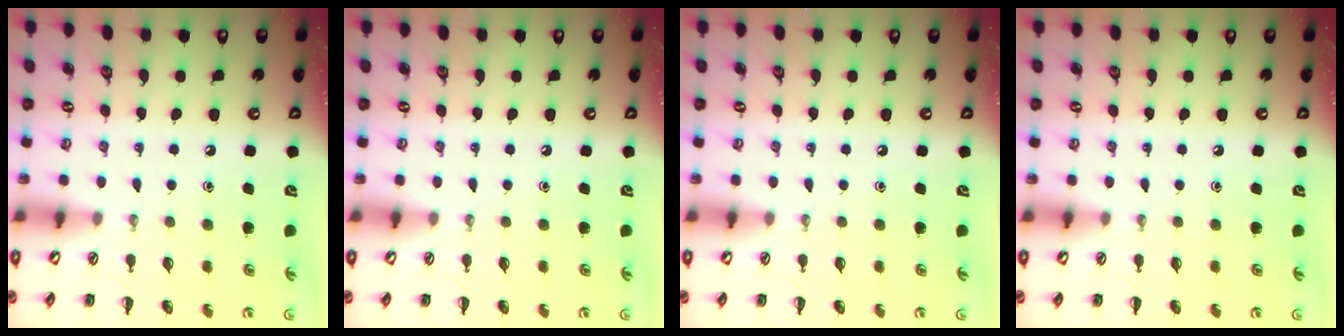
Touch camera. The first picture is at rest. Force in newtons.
{"total": 0.0}
{"total": 0.0}
{"total": 0.0}